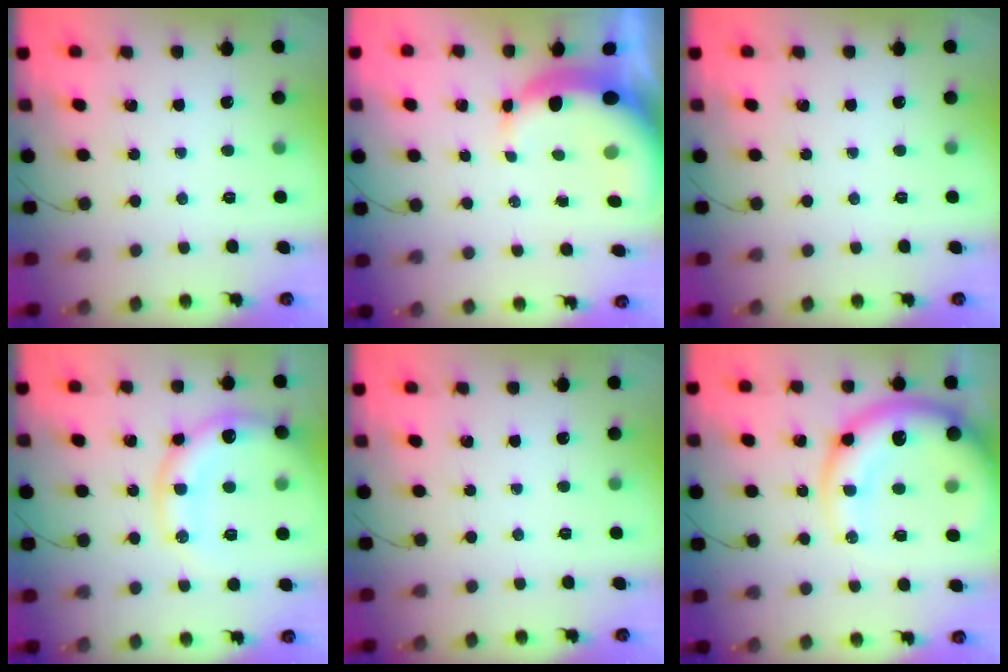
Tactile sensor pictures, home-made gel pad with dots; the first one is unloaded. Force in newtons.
{"total": 8.8, "press": 8.6, "slide": 1.7}
{"total": 0.0}
{"total": 16.7, "press": 16.4, "slide": 2.8}
{"total": 0.0}
{"total": 19.0, "press": 18.5, "slide": 4.3}